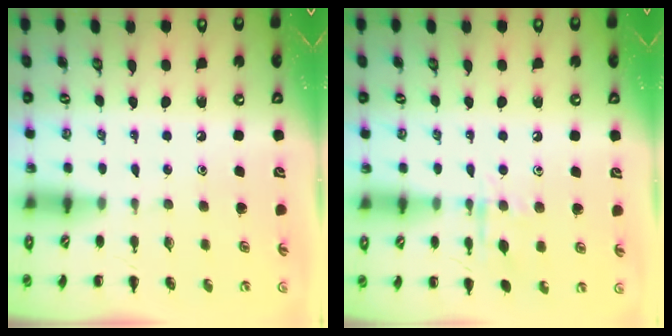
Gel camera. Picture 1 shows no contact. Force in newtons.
{"total": 8.1, "press": 8.1, "slide": 0.7}